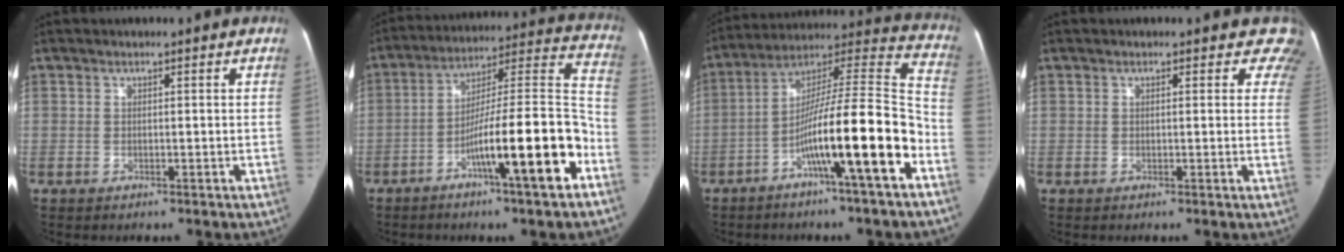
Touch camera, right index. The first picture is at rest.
{"total": 17.9, "force": [-8.0, 0.5, 16.0], "torque": [-0.236, 0.009, -0.127]}
{"total": 18.4, "force": [-7.5, 0.2, 16.8], "torque": [-0.271, 0.014, -0.126]}
{"total": 3.7, "force": [2.9, 2.3, 0.6], "torque": [0.028, -0.007, 0.002]}